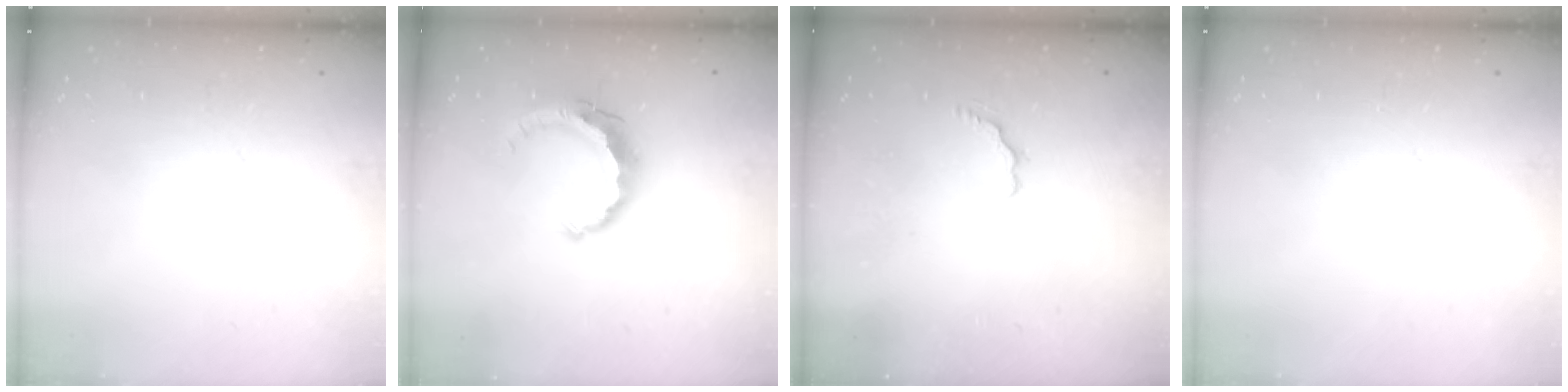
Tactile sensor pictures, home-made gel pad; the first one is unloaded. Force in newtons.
{"total": 7.5, "press": 7.5, "slide": 0.2}
{"total": 2.5, "press": 2.3, "slide": 1.0}
{"total": 0.0}